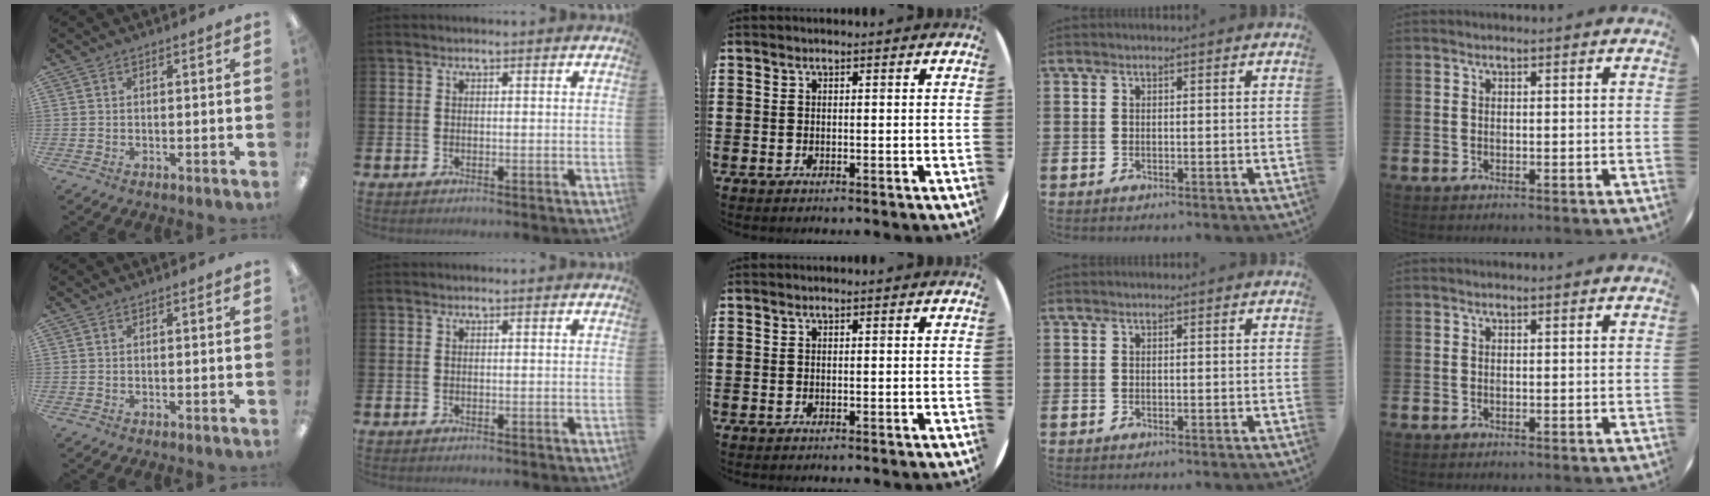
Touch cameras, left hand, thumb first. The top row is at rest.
{}